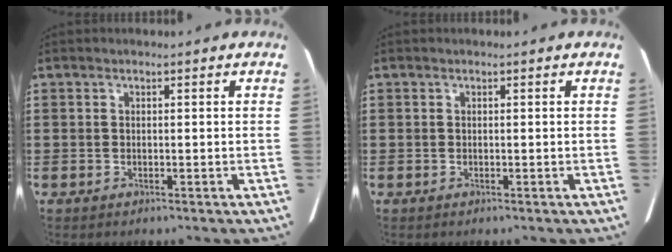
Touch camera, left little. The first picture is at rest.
{"total": 0.0}